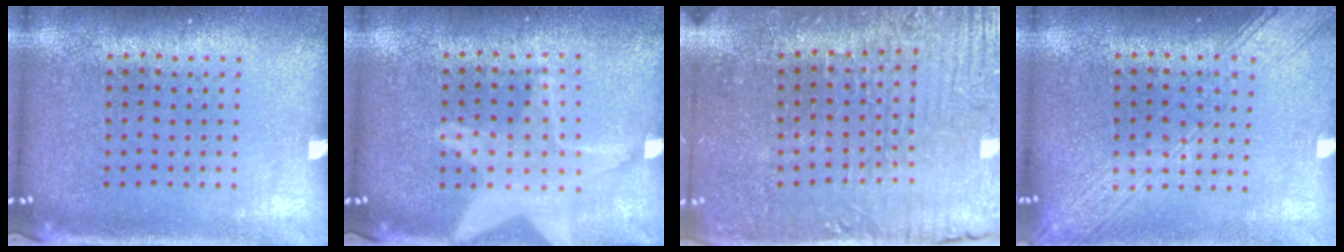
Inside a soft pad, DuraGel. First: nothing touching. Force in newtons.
{"total": 1.9, "press": 1.9, "slide": 0.2}
{"total": 4.0, "press": 3.9, "slide": 0.6}
{"total": 3.4, "press": 3.3, "slide": 0.5}